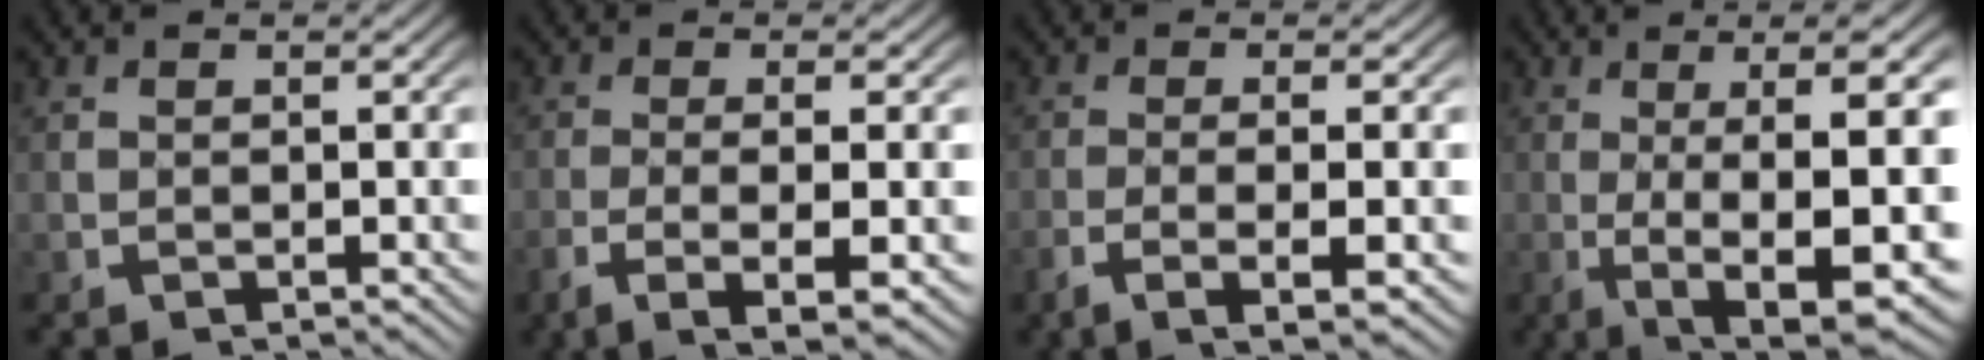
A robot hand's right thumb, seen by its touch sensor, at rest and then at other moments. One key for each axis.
{"total": 6.1, "fx": -2.2, "fy": 2.0, "fz": 5.4, "tx": -0.108, "ty": -0.017, "tz": -0.026}
{"total": 4.9, "fx": -1.7, "fy": 1.3, "fz": 4.4, "tx": -0.087, "ty": -0.008, "tz": -0.024}
{"total": 12.5, "fx": -1.9, "fy": 5.3, "fz": 11.1, "tx": -0.184, "ty": -0.031, "tz": -0.010}